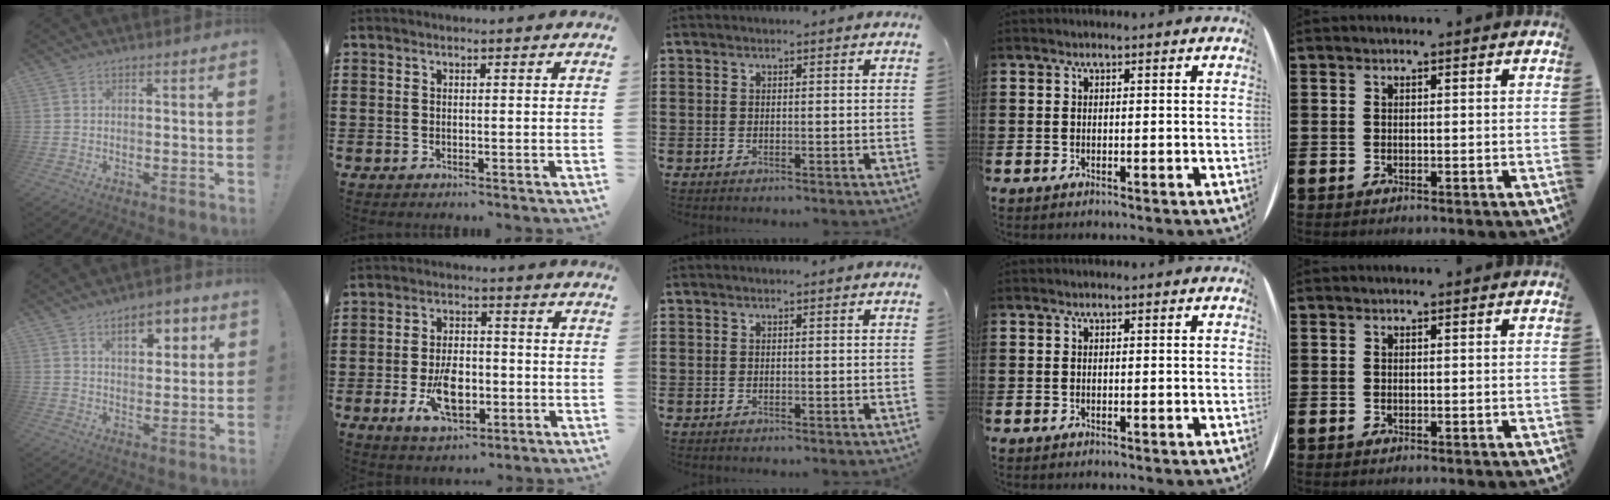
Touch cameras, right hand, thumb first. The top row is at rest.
{"thumb": {"total": 8.4, "force": [4.2, 4.2, 6.0], "torque": [-0.079, -0.010, 0.068]}, "index": {"total": 8.0, "force": [-2.3, 4.2, 6.4], "torque": [-0.117, -0.007, -0.043]}}